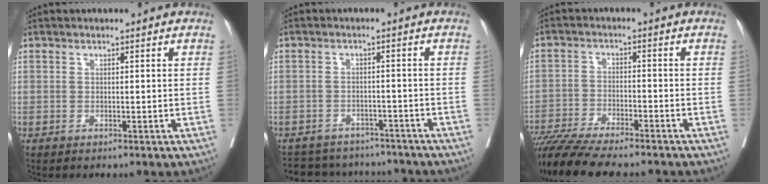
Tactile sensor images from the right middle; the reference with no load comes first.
{"total": 11.9, "force": [-10.8, 4.3, 2.3], "torque": [-0.044, 0.017, -0.135]}
{"total": 14.5, "force": [-12.6, 1.5, 7.1], "torque": [-0.121, -0.025, -0.200]}